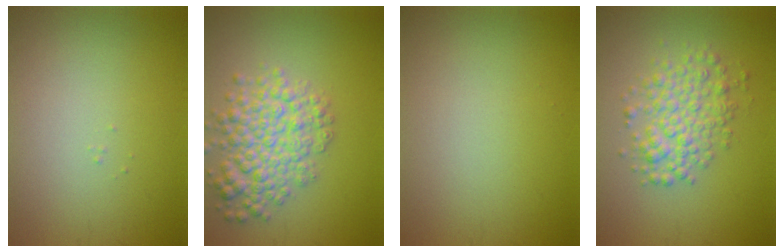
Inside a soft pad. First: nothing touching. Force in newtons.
{"total": 5.4, "press": 5.4, "slide": 0.2}
{"total": 0.0}
{"total": 4.0, "press": 4.0, "slide": 0.1}